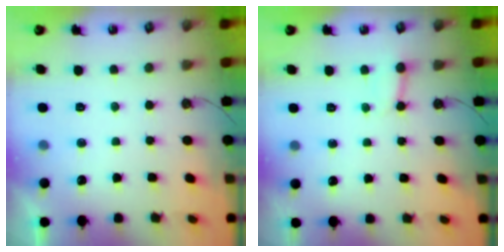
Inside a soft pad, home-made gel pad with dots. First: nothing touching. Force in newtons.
{"total": 2.7, "press": 2.7, "slide": 0.1}